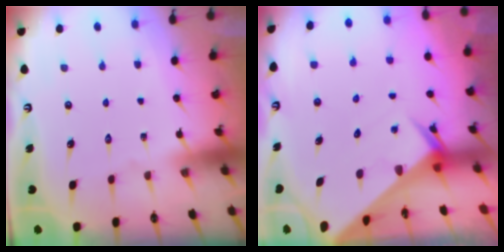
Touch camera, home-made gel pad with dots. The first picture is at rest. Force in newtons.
{"total": 3.9, "press": 3.9, "slide": 0.2}